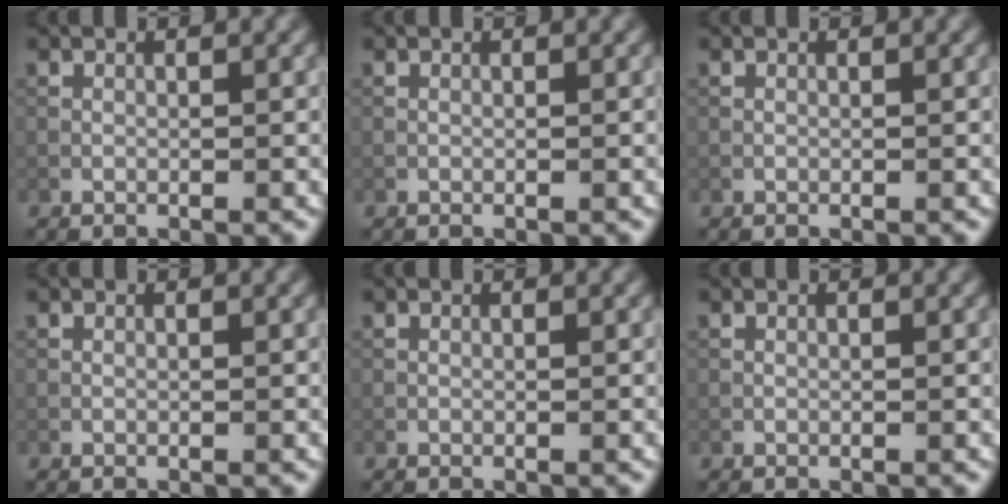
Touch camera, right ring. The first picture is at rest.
{"total": 0.0}
{"total": 0.0}
{"total": 0.0}
{"total": 0.0}
{"total": 0.0}